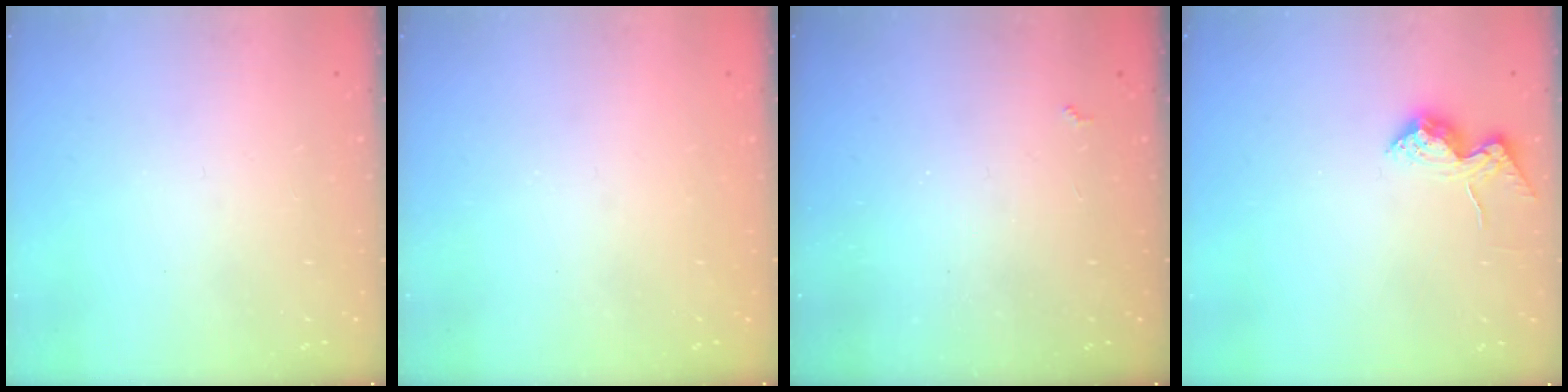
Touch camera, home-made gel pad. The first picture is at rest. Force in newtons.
{"total": 1.0, "press": 1.0, "slide": 0.1}
{"total": 2.3, "press": 2.2, "slide": 0.4}
{"total": 12.0, "press": 12.0, "slide": 0.8}